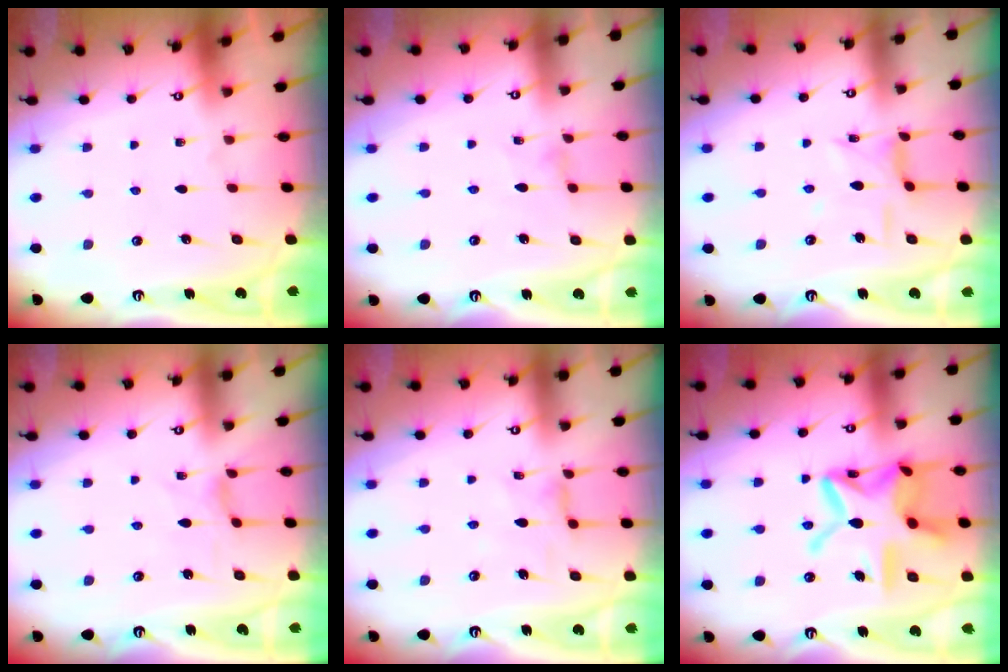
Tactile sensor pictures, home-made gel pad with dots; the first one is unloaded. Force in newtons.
{"total": 0.9, "press": 0.9, "slide": 0.2}
{"total": 7.7, "press": 7.6, "slide": 0.6}
{"total": 2.5, "press": 2.4, "slide": 0.4}
{"total": 2.1, "press": 2.1, "slide": 0.5}
{"total": 21.1, "press": 21.0, "slide": 1.9}